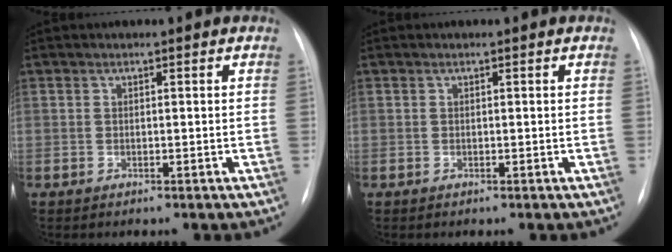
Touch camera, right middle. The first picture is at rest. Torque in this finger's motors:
{"motor_torque": [-0.03, -0.02, -0.01, -0.01]}